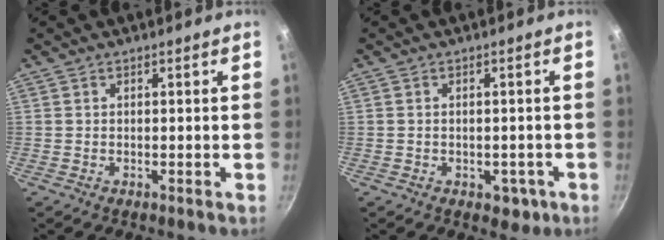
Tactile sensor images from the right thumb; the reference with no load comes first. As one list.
[{"total": 3.7, "force": [-1.4, 2.5, 2.4], "torque": [-0.014, 0.011, -0.006]}]